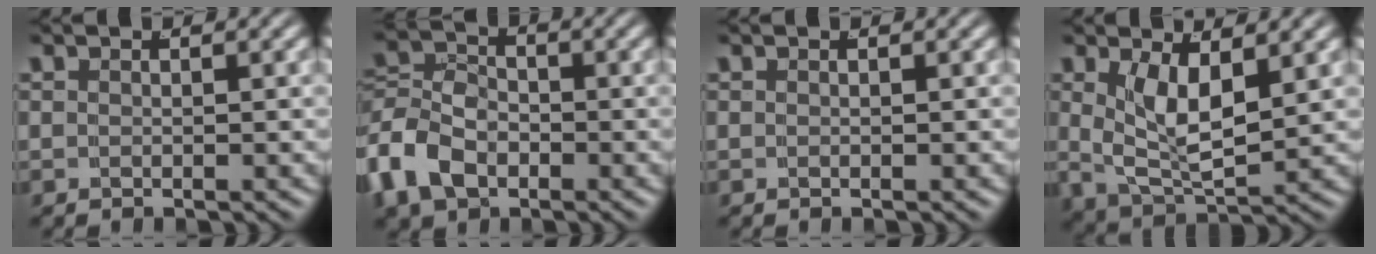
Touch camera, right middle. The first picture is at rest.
{"total": 8.1, "force": [-2.0, 6.7, 4.1], "torque": [-0.100, -0.022, -0.034]}
{"total": 0.0}
{"total": 6.2, "force": [0.9, 3.8, 4.9], "torque": [-0.107, -0.021, 0.029]}